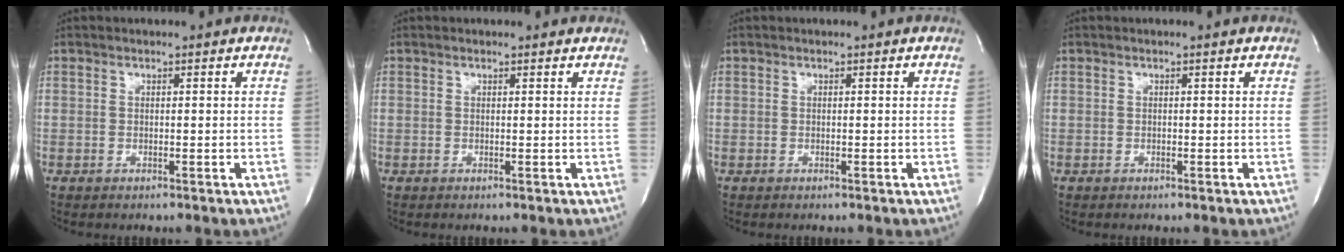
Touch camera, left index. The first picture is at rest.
{"total": 1.1, "force": [1.0, 0.4, 0.0], "torque": [-0.014, 0.005, 0.007]}
{"total": 0.0}
{"total": 0.0}